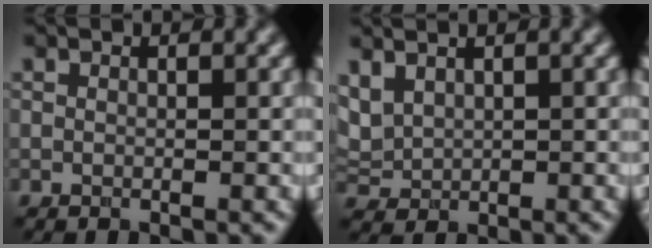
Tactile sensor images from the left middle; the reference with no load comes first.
{"total": 2.4, "force": [1.3, 1.5, 1.4], "torque": [-0.038, 0.007, 0.037]}